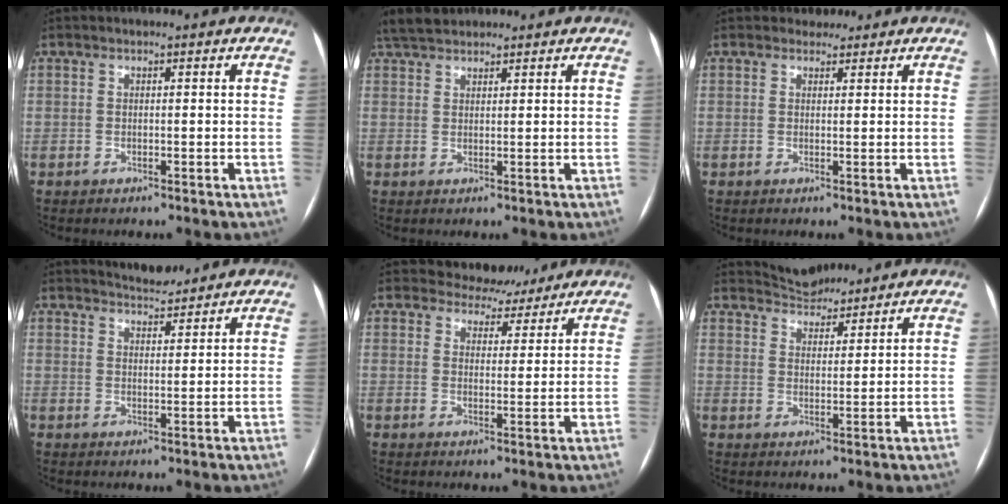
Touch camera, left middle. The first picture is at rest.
{"total": 5.0, "force": [4.4, 1.7, 1.7], "torque": [-0.037, 0.026, 0.083]}
{"total": 1.7, "force": [1.4, 0.9, -0.1], "torque": [0.004, 0.005, 0.017]}
{"total": 3.8, "force": [3.7, 0.5, 0.3], "torque": [-0.009, 0.003, 0.060]}
{"total": 6.1, "force": [5.5, 2.6, -0.2], "torque": [0.009, 0.001, 0.069]}
{"total": 5.4, "force": [5.2, 1.2, 0.1], "torque": [-0.007, 0.015, 0.091]}